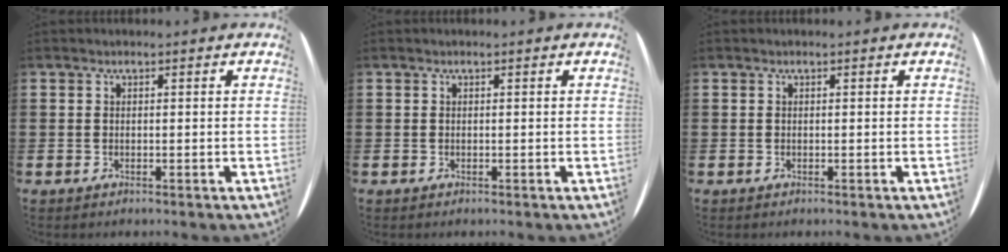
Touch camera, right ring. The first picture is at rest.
{"total": 0.0}
{"total": 0.0}